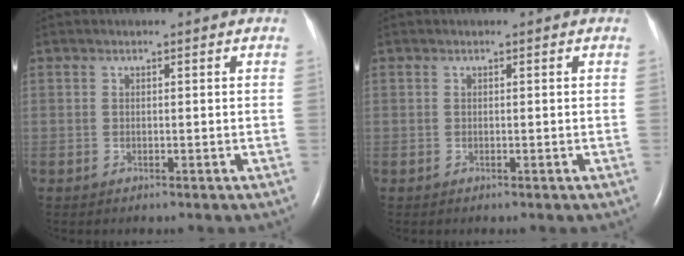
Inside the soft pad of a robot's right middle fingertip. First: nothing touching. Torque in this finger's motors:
{"motor_torque": [0.02, -0.06, 0.00, 0.00]}